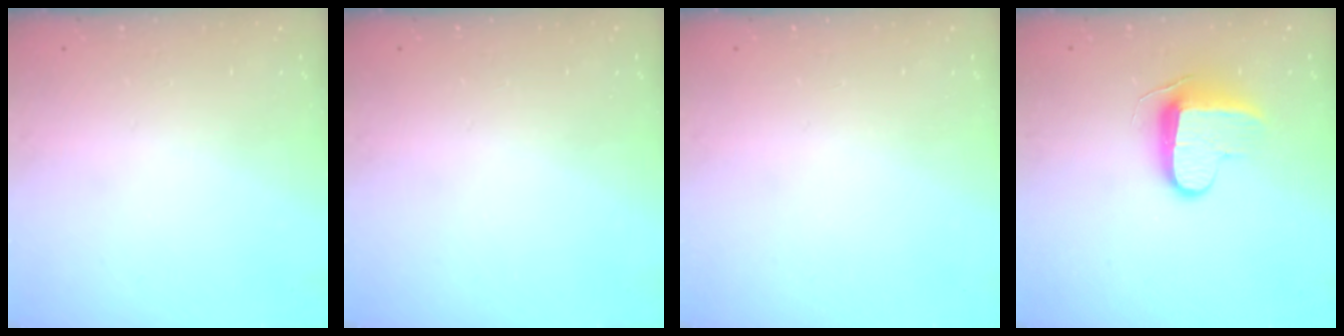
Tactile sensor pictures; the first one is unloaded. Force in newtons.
{"total": 0.0}
{"total": 0.0}
{"total": 9.2, "press": 9.2, "slide": 0.9}